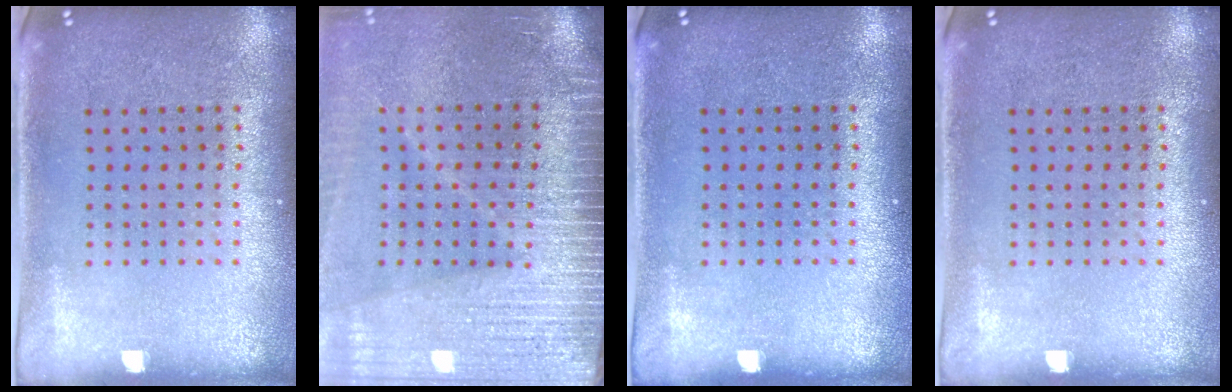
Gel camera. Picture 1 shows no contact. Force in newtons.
{"total": 3.8, "press": 3.3, "slide": 1.9}
{"total": 0.0}
{"total": 0.0}